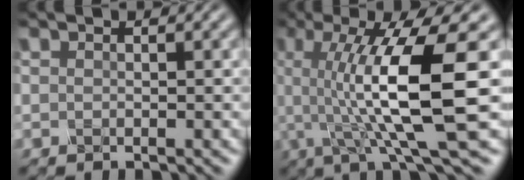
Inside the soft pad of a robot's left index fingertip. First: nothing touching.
{"total": 11.4, "force": [0.5, 2.4, 11.2], "torque": [-0.169, 0.000, 0.011]}